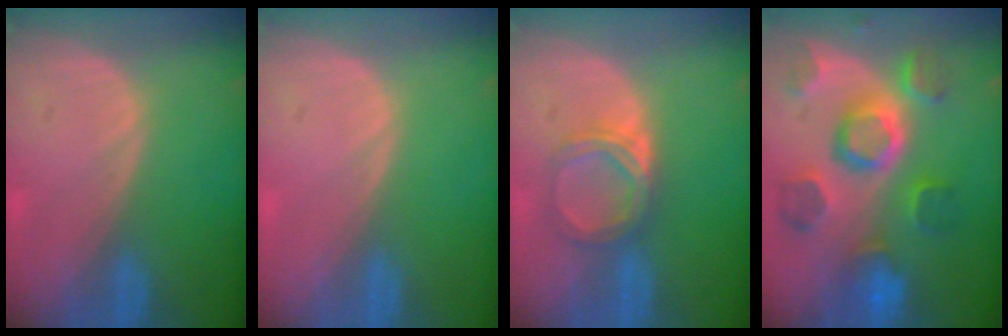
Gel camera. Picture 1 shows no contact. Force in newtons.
{"total": 0.6, "press": 0.1, "slide": 0.6}
{"total": 5.3, "press": 4.7, "slide": 2.4}
{"total": 11.3, "press": 10.1, "slide": 5.1}